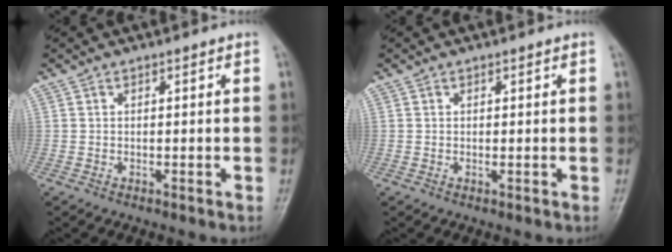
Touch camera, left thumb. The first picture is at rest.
{"total": 0.5, "force": [0.2, 0.1, 0.5], "torque": [-0.010, -0.002, 0.003]}